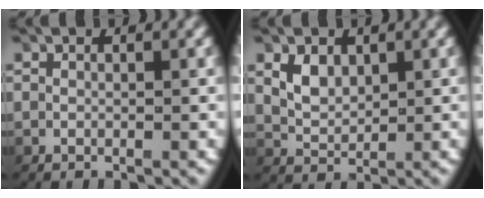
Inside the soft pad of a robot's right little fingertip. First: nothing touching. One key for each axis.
{"total": 2.3, "fx": 0.6, "fy": 1.7, "fz": 1.4, "tx": -0.035, "ty": -0.006, "tz": 0.017}